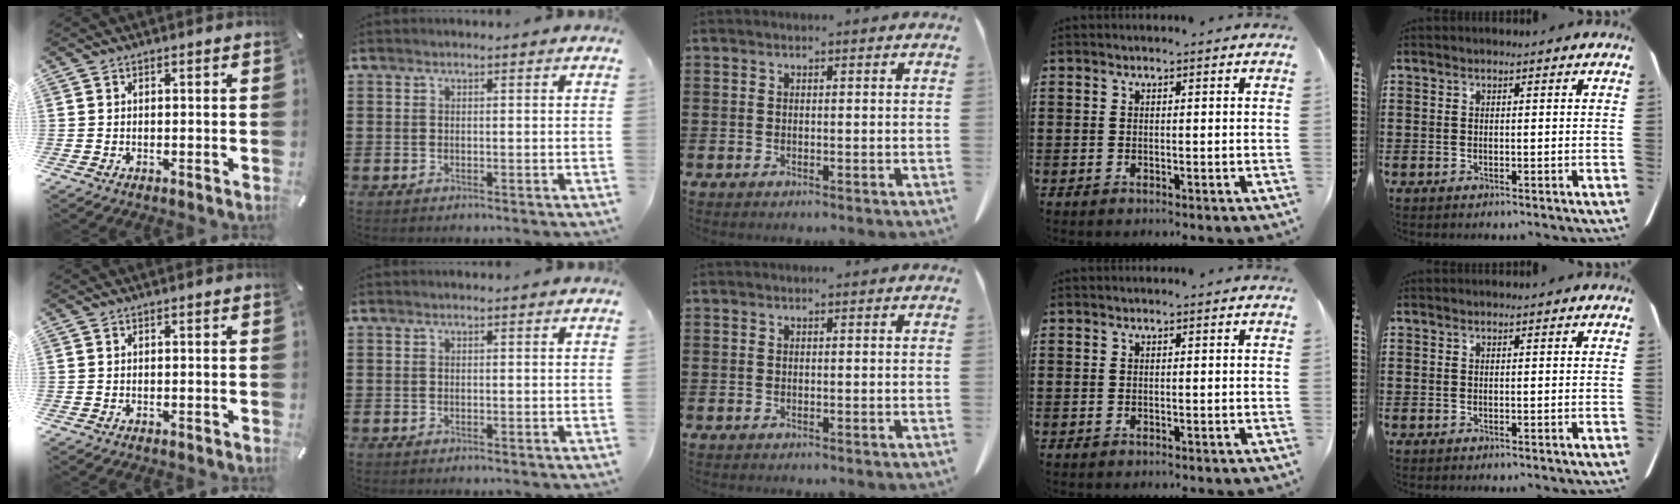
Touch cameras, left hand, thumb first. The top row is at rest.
{}